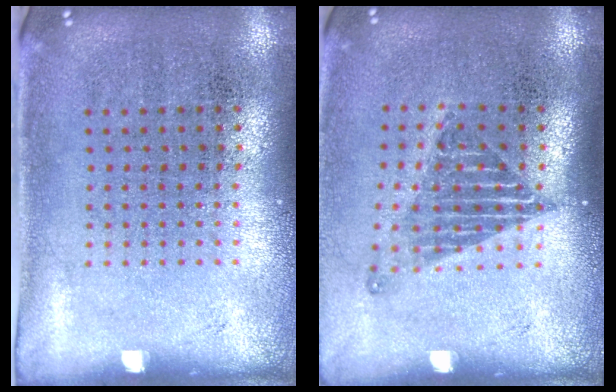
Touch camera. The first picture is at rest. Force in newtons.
{"total": 1.5, "press": 1.2, "slide": 0.9}